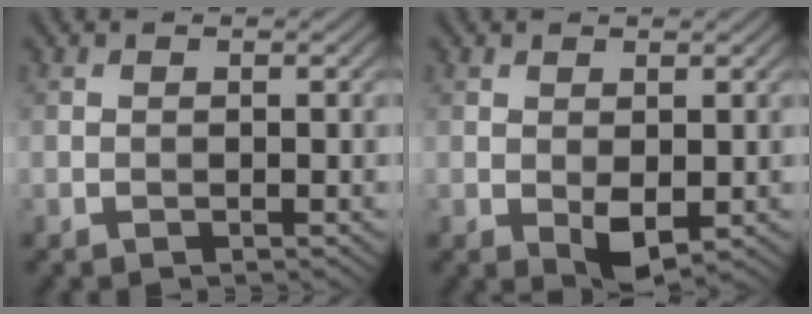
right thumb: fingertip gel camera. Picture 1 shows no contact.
{"total": 3.1, "force": [-0.2, 1.6, 2.6], "torque": [-0.048, -0.006, -0.001]}